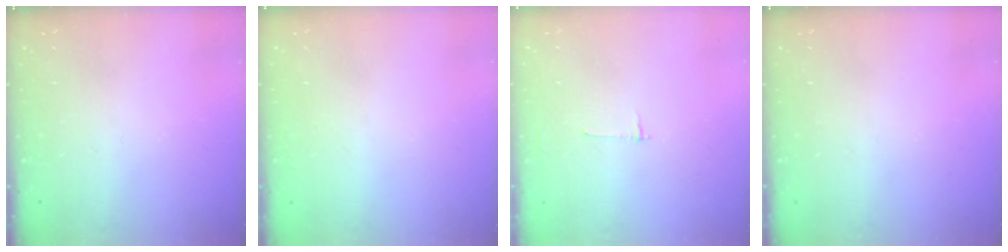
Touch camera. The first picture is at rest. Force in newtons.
{"total": 1.6, "press": 1.6, "slide": 0.0}
{"total": 2.7, "press": 2.7, "slide": 0.3}
{"total": 0.0}